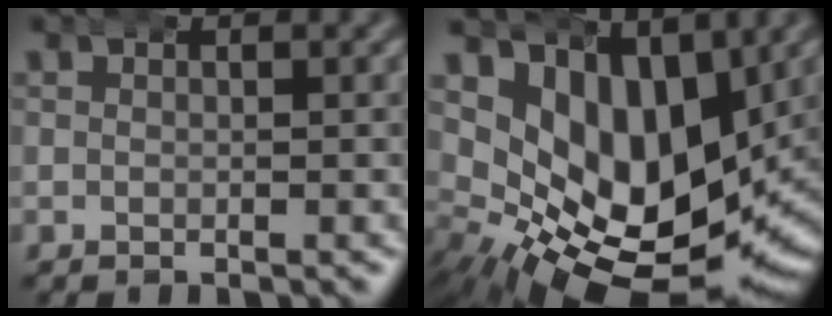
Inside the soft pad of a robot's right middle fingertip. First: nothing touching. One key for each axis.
{"total": 15.9, "fx": -1.8, "fy": 10.8, "fz": 11.5, "tx": -0.205, "ty": -0.046, "tz": -0.009}